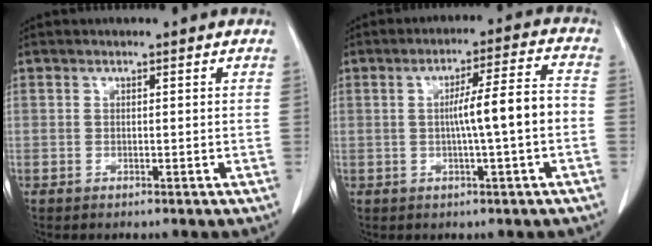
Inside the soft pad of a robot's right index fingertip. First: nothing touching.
{"total": 8.0, "force": [-1.0, -0.4, 7.9], "torque": [-0.125, 0.015, -0.014]}